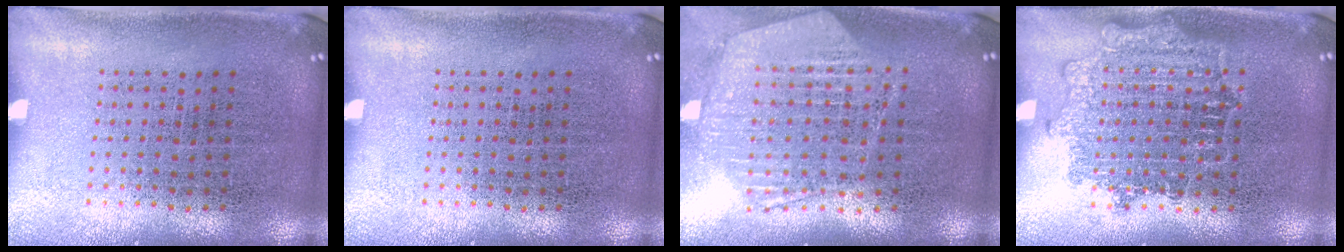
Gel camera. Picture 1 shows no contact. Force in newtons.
{"total": 0.0}
{"total": 1.3, "press": 1.2, "slide": 0.3}
{"total": 1.2, "press": 1.2, "slide": 0.3}